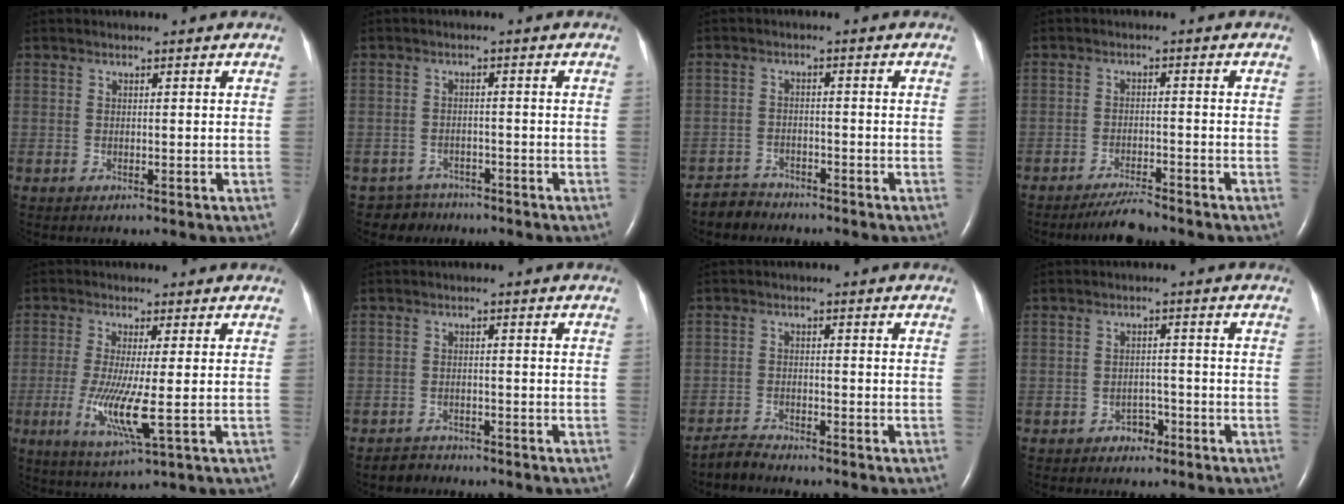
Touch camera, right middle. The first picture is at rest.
{"total": 3.7, "force": [-2.9, 1.9, -1.1], "torque": [0.017, 0.004, -0.051]}
{"total": 3.2, "force": [-2.9, 1.1, -0.7], "torque": [0.010, -0.003, -0.056]}
{"total": 4.0, "force": [-3.7, 0.1, 1.5], "torque": [-0.032, -0.015, -0.066]}
{"total": 7.9, "force": [-1.5, 0.3, 7.8], "torque": [-0.165, -0.028, -0.028]}
{"total": 2.3, "force": [-2.0, 0.9, -0.5], "torque": [0.005, -0.001, -0.036]}
{"total": 2.4, "force": [-2.4, -0.1, -0.3], "torque": [0.008, -0.013, -0.048]}
{"total": 2.5, "force": [-1.7, 1.6, 0.9], "torque": [-0.010, 0.007, -0.023]}